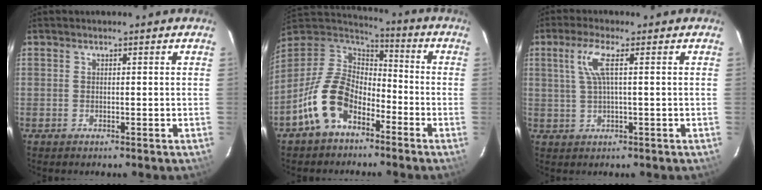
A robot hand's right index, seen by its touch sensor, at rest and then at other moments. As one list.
[{"total": 14.0, "force": [-7.3, 8.7, 8.1], "torque": [-0.177, 0.014, -0.137]}, {"total": 4.7, "force": [1.2, 0.1, 4.5], "torque": [-0.093, 0.004, 0.029]}]